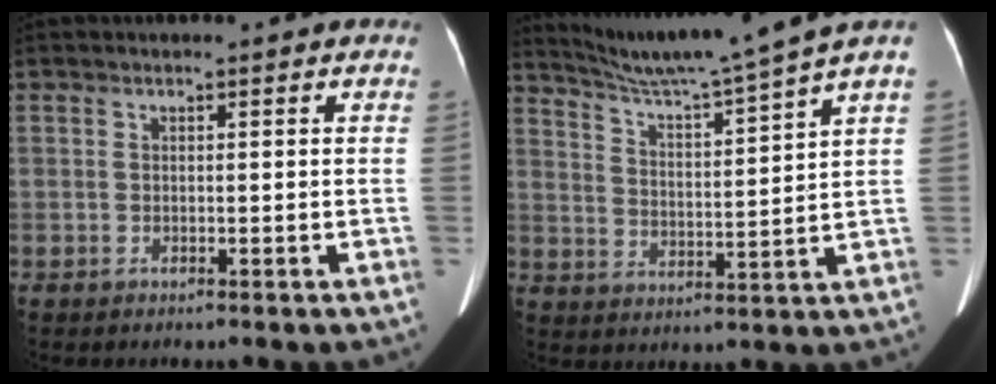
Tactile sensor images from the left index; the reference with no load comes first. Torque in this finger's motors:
{"motor_torque": [0.12, -1.16, 0.02, 0.05]}